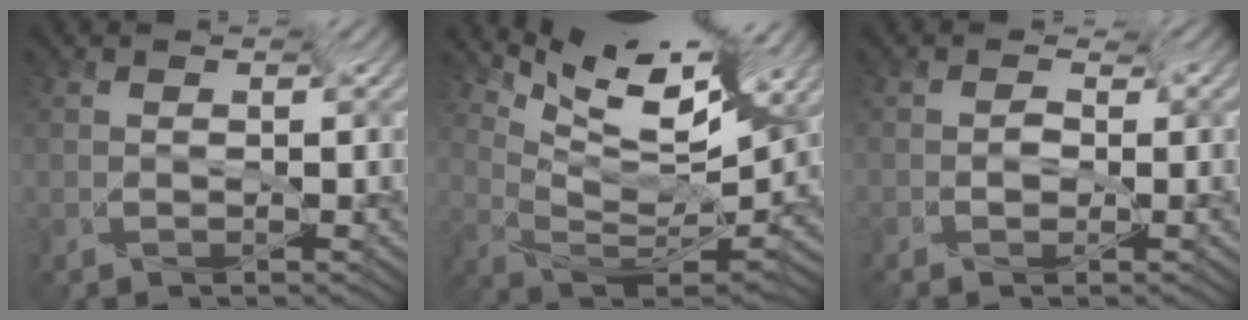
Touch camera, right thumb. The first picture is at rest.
{"total": 9.0, "force": [4.8, 0.8, 7.6], "torque": [-0.151, 0.017, 0.095]}
{"total": 1.2, "force": [-1.0, 0.5, 0.2], "torque": [-0.014, 0.002, -0.022]}